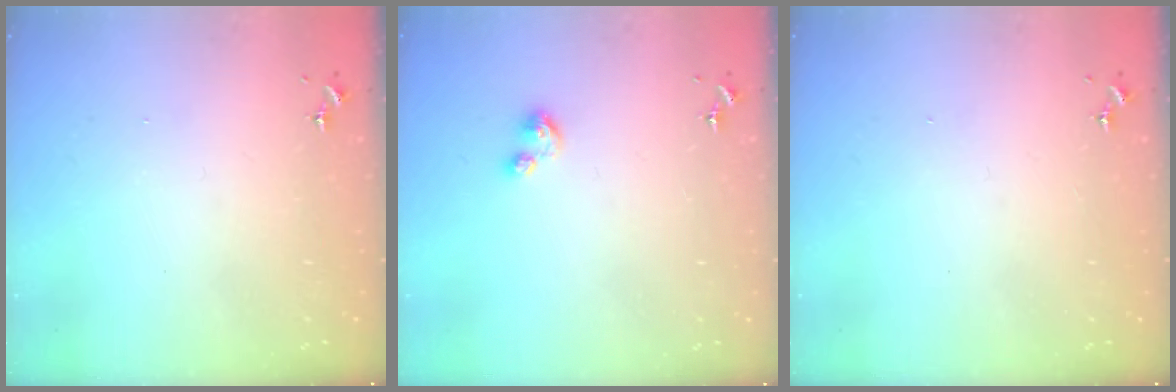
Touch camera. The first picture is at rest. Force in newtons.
{"total": 3.8, "press": 3.8, "slide": 0.4}
{"total": 0.0}